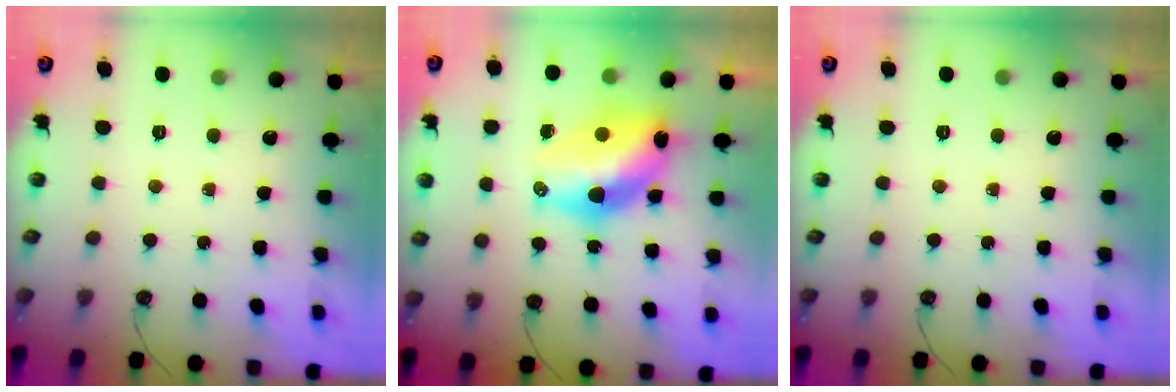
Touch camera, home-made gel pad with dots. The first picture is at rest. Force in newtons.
{"total": 15.0, "press": 14.2, "slide": 4.6}
{"total": 0.0}